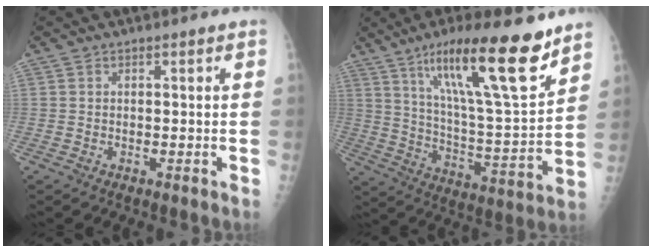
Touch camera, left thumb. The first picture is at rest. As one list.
[{"total": 22.6, "force": [14.0, 4.0, 17.3], "torque": [-0.262, -0.062, 0.235]}]